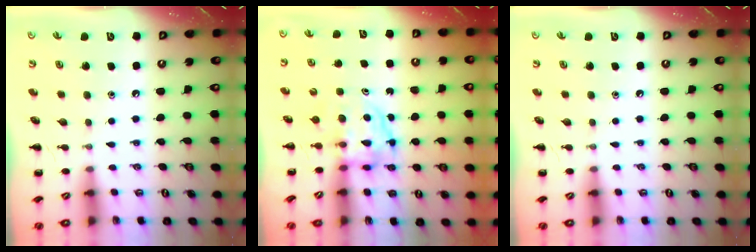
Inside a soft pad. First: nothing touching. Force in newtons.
{"total": 3.6, "press": 3.6, "slide": 0.3}
{"total": 0.0}